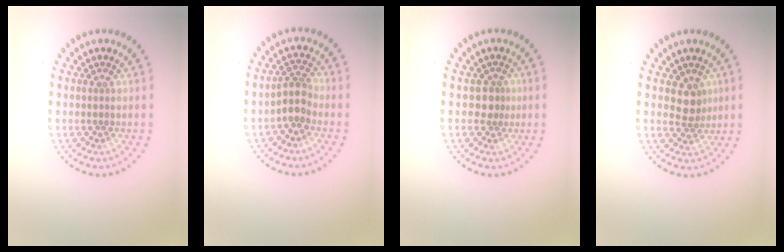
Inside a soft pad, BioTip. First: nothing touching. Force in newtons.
{"total": 2.1, "press": 1.7, "slide": 1.2}
{"total": 1.2, "press": 0.9, "slide": 0.8}
{"total": 2.1, "press": 1.8, "slide": 1.1}